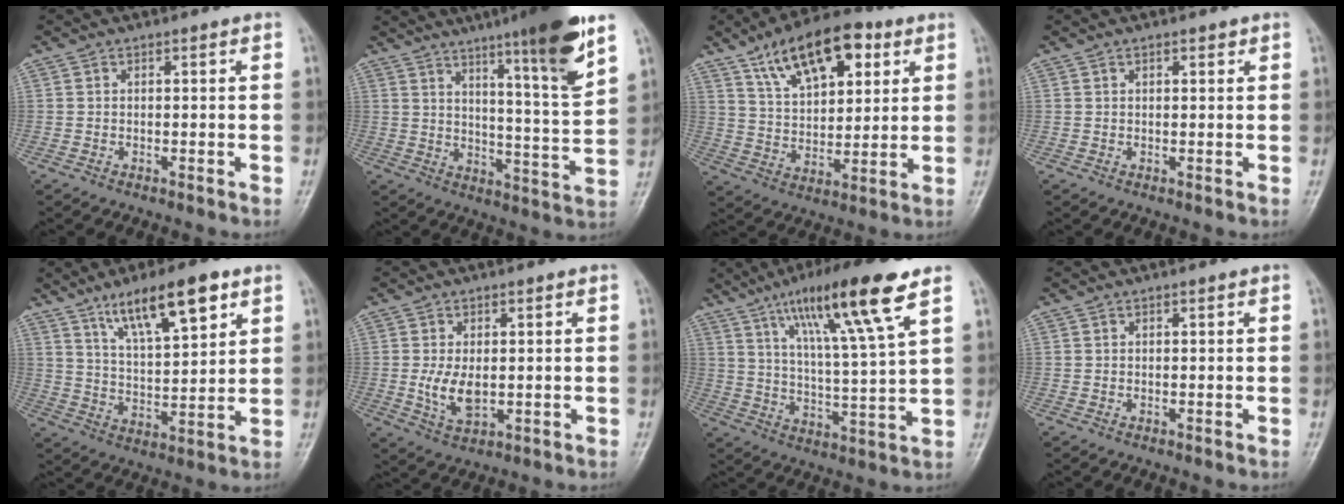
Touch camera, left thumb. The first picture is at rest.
{"total": 17.0, "force": [10.2, 1.2, 13.5], "torque": [-0.187, -0.055, 0.154]}
{"total": 16.7, "force": [8.5, 8.4, 11.7], "torque": [-0.148, -0.019, 0.145]}
{"total": 1.4, "force": [0.9, 0.6, 0.8], "torque": [-0.005, -0.002, 0.010]}
{"total": 13.6, "force": [8.0, 4.0, 10.3], "torque": [-0.156, -0.032, 0.140]}
{"total": 5.8, "force": [-0.1, 3.3, 4.8], "torque": [-0.090, -0.012, 0.005]}
{"total": 17.2, "force": [9.6, 1.6, 14.2], "torque": [-0.239, -0.034, 0.165]}
{"total": 0.0}